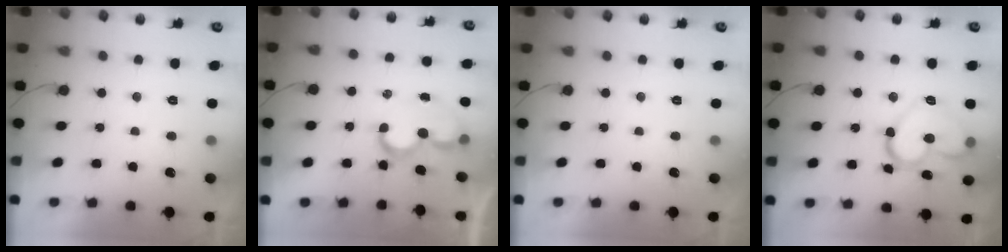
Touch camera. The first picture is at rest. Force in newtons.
{"total": 7.7, "press": 7.7, "slide": 0.7}
{"total": 0.0}
{"total": 14.6, "press": 14.6, "slide": 1.5}